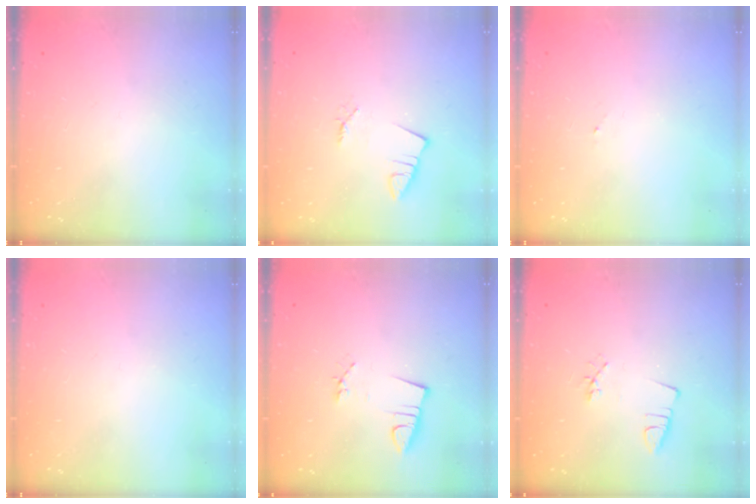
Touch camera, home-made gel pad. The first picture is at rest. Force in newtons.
{"total": 1.2, "press": 1.2, "slide": 0.1}
{"total": 2.5, "press": 2.5, "slide": 0.1}
{"total": 0.0}
{"total": 3.1, "press": 1.7, "slide": 2.6}
{"total": 2.3, "press": 1.9, "slide": 1.4}